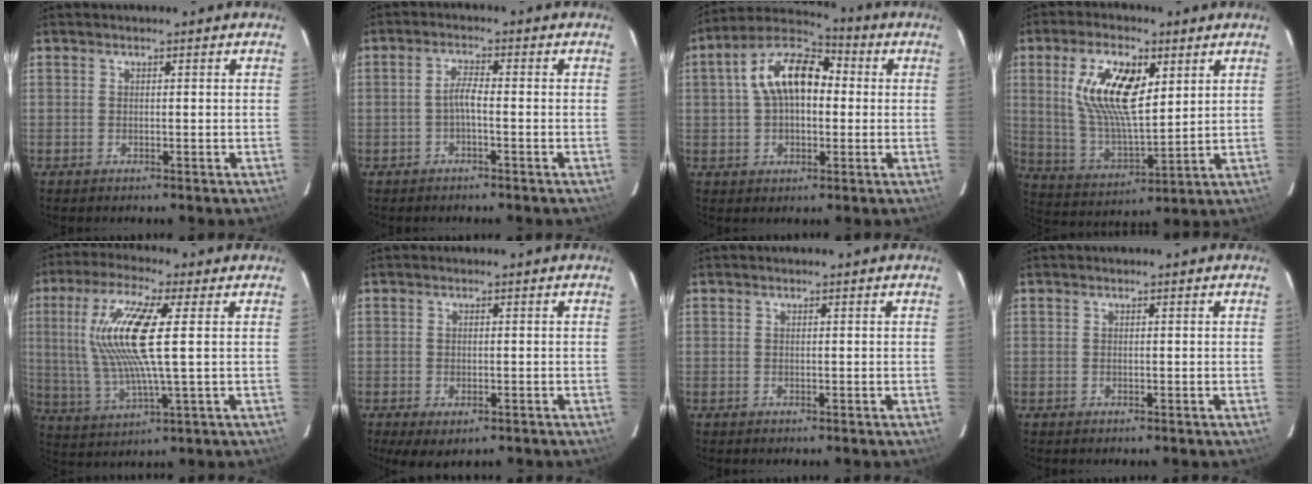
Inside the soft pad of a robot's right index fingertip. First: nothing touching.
{"total": 2.0, "force": [-0.7, 0.5, 1.8], "torque": [-0.038, 0.007, -0.014]}
{"total": 12.7, "force": [1.5, 7.5, 10.2], "torque": [-0.189, 0.036, 0.018]}
{"total": 14.7, "force": [5.1, 6.3, 12.3], "torque": [-0.241, 0.008, 0.104]}
{"total": 14.6, "force": [2.9, 2.5, 14.1], "torque": [-0.279, 0.004, 0.059]}
{"total": 4.2, "force": [-2.2, 2.2, 2.9], "torque": [-0.058, -0.017, -0.030]}
{"total": 0.0}
{"total": 0.0}